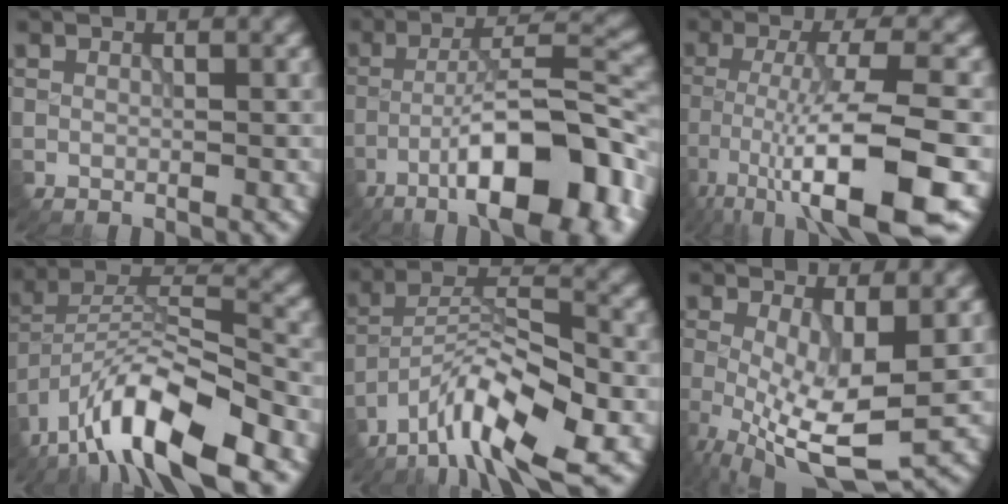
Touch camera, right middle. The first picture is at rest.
{"total": 12.8, "force": [-6.7, 3.5, 10.4], "torque": [-0.159, 0.017, -0.107]}
{"total": 10.1, "force": [-5.3, 1.9, 8.4], "torque": [-0.136, 0.005, -0.092]}
{"total": 12.4, "force": [-8.2, 3.9, 8.4], "torque": [-0.149, 0.008, -0.162]}
{"total": 9.8, "force": [-6.6, 2.6, 6.8], "torque": [-0.109, 0.013, -0.130]}
{"total": 7.7, "force": [-1.7, 2.4, 7.1], "torque": [-0.152, -0.022, -0.026]}